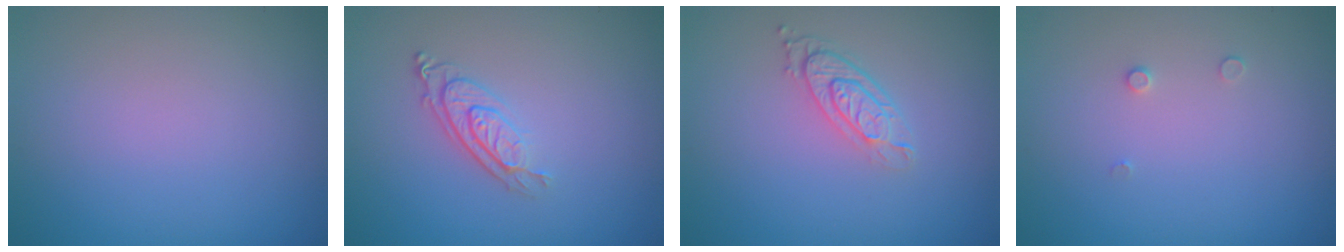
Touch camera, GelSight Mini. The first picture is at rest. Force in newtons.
{"total": 2.9, "press": 2.0, "slide": 2.0}
{"total": 3.2, "press": 2.3, "slide": 2.2}
{"total": 0.6, "press": 0.6, "slide": 0.2}